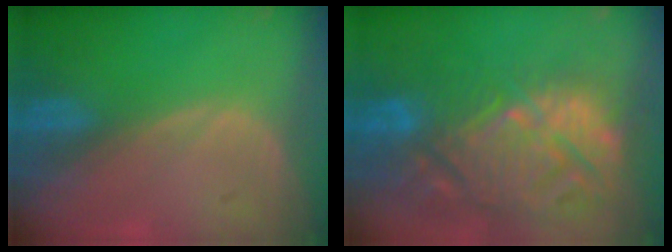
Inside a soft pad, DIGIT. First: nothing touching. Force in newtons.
{"total": 15.0, "press": 12.9, "slide": 7.7}